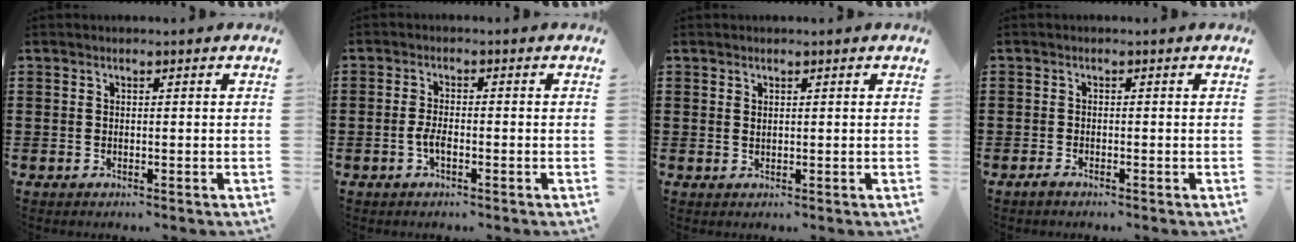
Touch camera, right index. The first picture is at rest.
{"total": 2.5, "force": [-1.0, 0.7, 2.1], "torque": [-0.053, -0.004, -0.023]}
{"total": 0.5, "force": [0.4, 0.2, 0.3], "torque": [-0.006, 0.001, 0.008]}
{"total": 0.8, "force": [-0.8, 0.0, 0.1], "torque": [-0.004, -0.005, -0.015]}